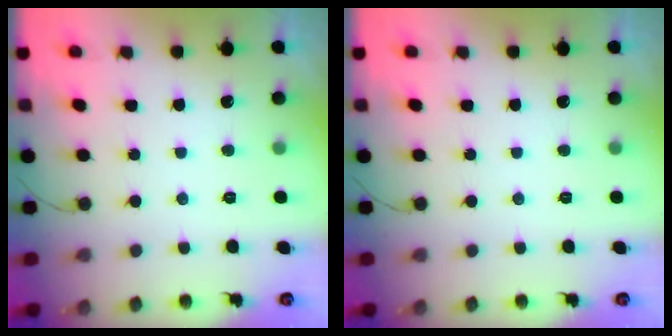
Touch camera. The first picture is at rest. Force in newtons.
{"total": 0.0}